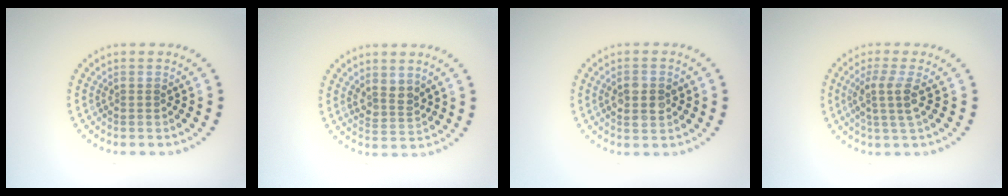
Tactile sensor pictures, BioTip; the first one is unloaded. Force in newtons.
{"total": 2.0, "press": 1.7, "slide": 1.1}
{"total": 2.8, "press": 2.8, "slide": 0.2}
{"total": 2.7, "press": 2.1, "slide": 1.6}